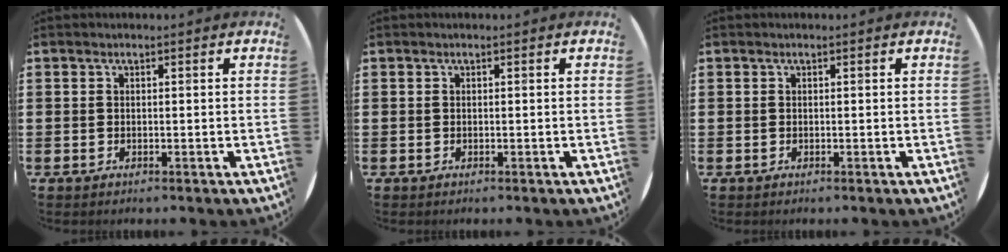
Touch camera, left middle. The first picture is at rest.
{"total": 0.0}
{"total": 0.0}